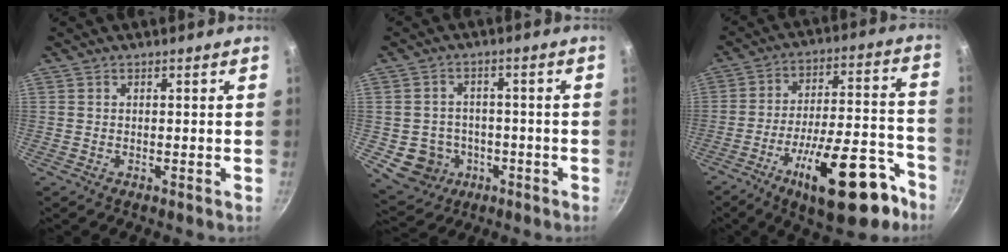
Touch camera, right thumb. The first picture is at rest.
{"total": 8.2, "force": [-2.6, 7.3, 2.8], "torque": [-0.023, 0.028, -0.025]}
{"total": 22.1, "force": [-12.2, 8.2, 16.5], "torque": [-0.204, 0.076, -0.180]}